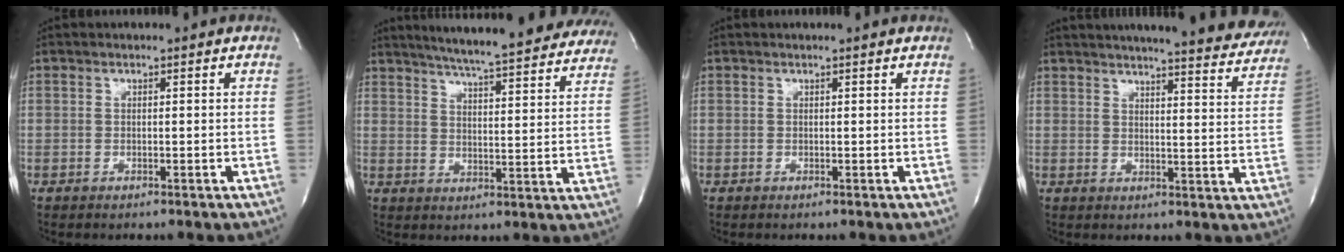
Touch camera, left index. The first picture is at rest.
{"total": 27.9, "force": [24.8, 3.3, 12.4], "torque": [-0.192, -0.046, 0.300]}
{"total": 0.8, "force": [0.8, -0.1, 0.2], "torque": [-0.011, -0.003, 0.010]}
{"total": 23.5, "force": [21.3, 3.0, 9.5], "torque": [-0.137, -0.046, 0.247]}